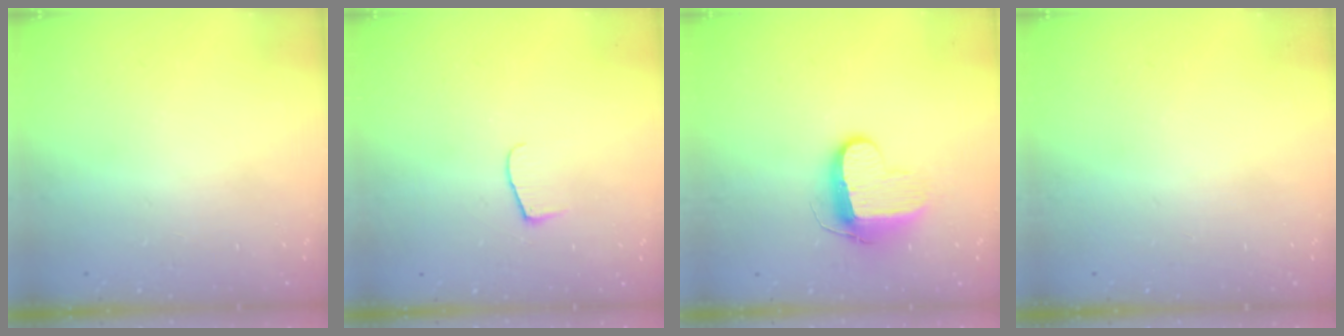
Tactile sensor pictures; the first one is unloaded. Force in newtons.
{"total": 6.3, "press": 6.2, "slide": 0.8}
{"total": 10.0, "press": 10.0, "slide": 0.2}
{"total": 0.0}